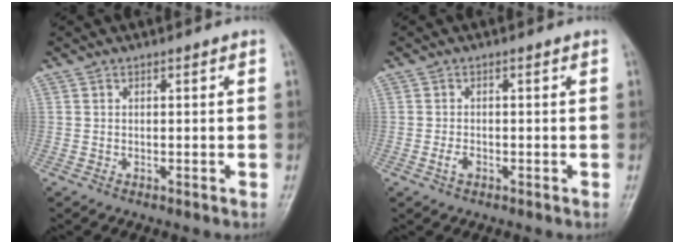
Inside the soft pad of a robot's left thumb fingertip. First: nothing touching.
{"total": 1.7, "force": [-0.8, 1.0, 1.2], "torque": [-0.024, 0.003, -0.014]}